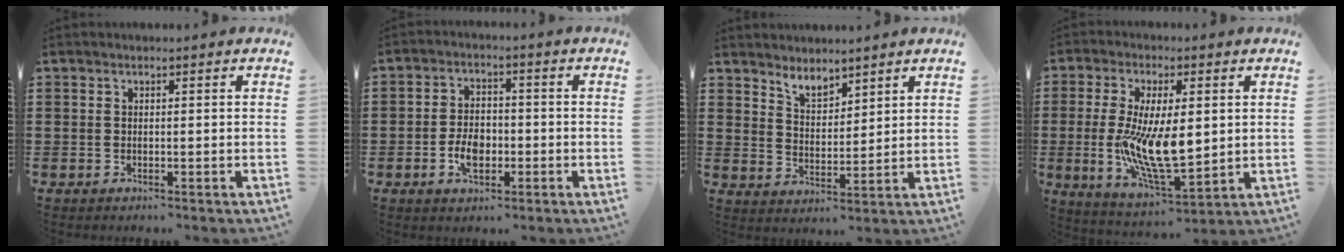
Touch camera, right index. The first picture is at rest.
{"total": 5.0, "force": [-1.4, 3.1, 3.6], "torque": [-0.066, 0.002, -0.029]}
{"total": 4.1, "force": [3.9, 0.9, 0.6], "torque": [-0.024, -0.007, 0.075]}
{"total": 11.8, "force": [0.1, 4.9, 10.8], "torque": [-0.208, -0.008, 0.005]}